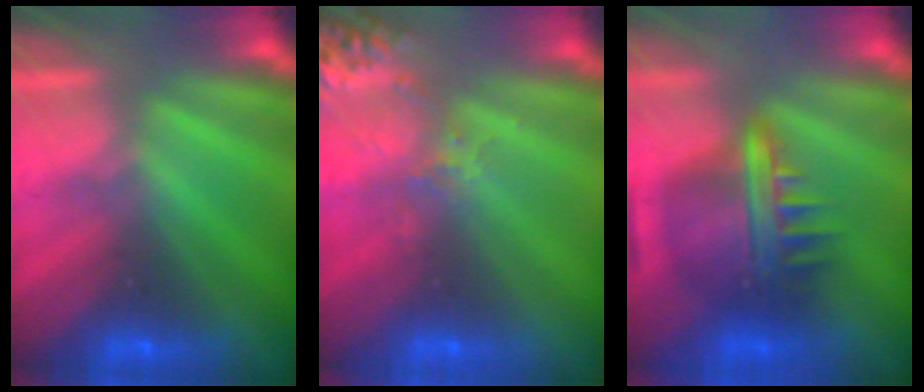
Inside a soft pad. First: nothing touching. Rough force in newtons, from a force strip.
{"total": 2.7}
{"total": 8.3}